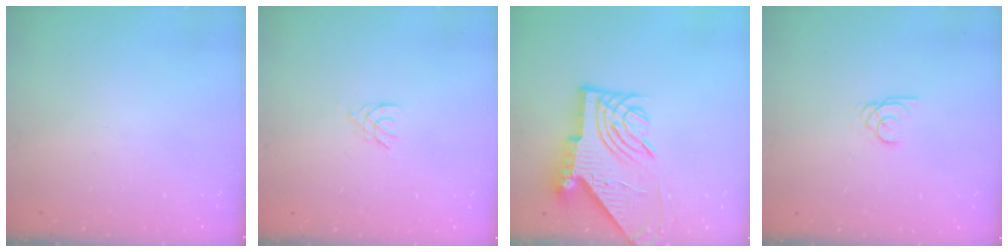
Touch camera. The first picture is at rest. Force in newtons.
{"total": 2.0, "press": 1.9, "slide": 0.4}
{"total": 11.4, "press": 11.3, "slide": 1.6}
{"total": 1.9, "press": 1.9, "slide": 0.0}